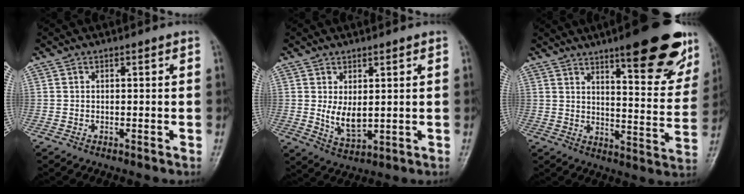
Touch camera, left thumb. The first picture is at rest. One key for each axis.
{"total": 5.7, "fx": 1.1, "fy": 3.0, "fz": 4.8, "tx": -0.077, "ty": -0.019, "tz": 0.030}
{"total": 21.1, "fx": 13.0, "fy": 5.6, "fz": 15.6, "tx": -0.165, "ty": -0.060, "tz": 0.175}